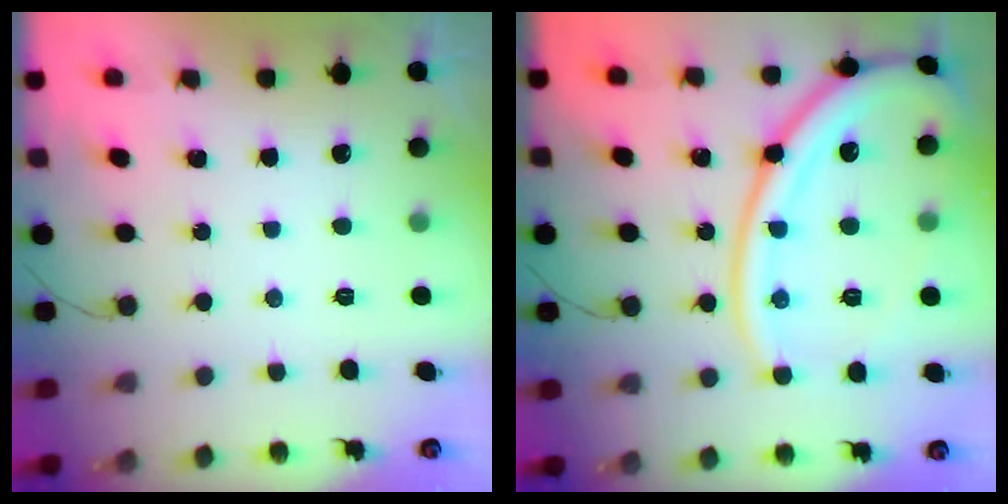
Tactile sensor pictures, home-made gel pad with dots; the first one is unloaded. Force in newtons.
{"total": 21.4, "press": 21.2, "slide": 2.7}